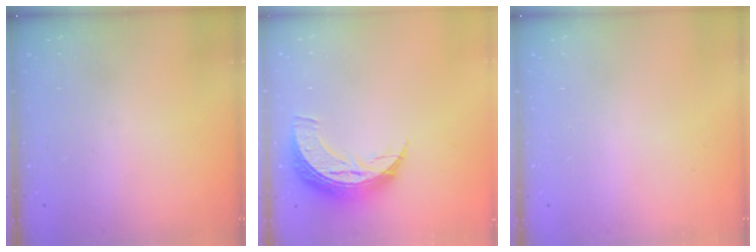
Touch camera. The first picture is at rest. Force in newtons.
{"total": 10.1, "press": 10.1, "slide": 0.7}
{"total": 0.0}